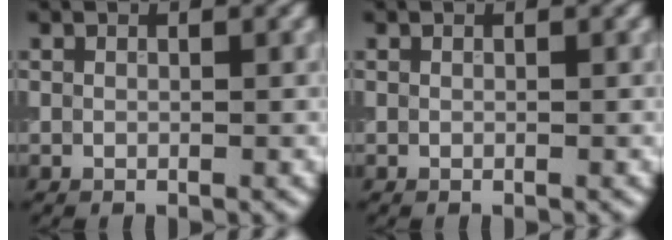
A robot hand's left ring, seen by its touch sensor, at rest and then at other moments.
{"total": 0.0}